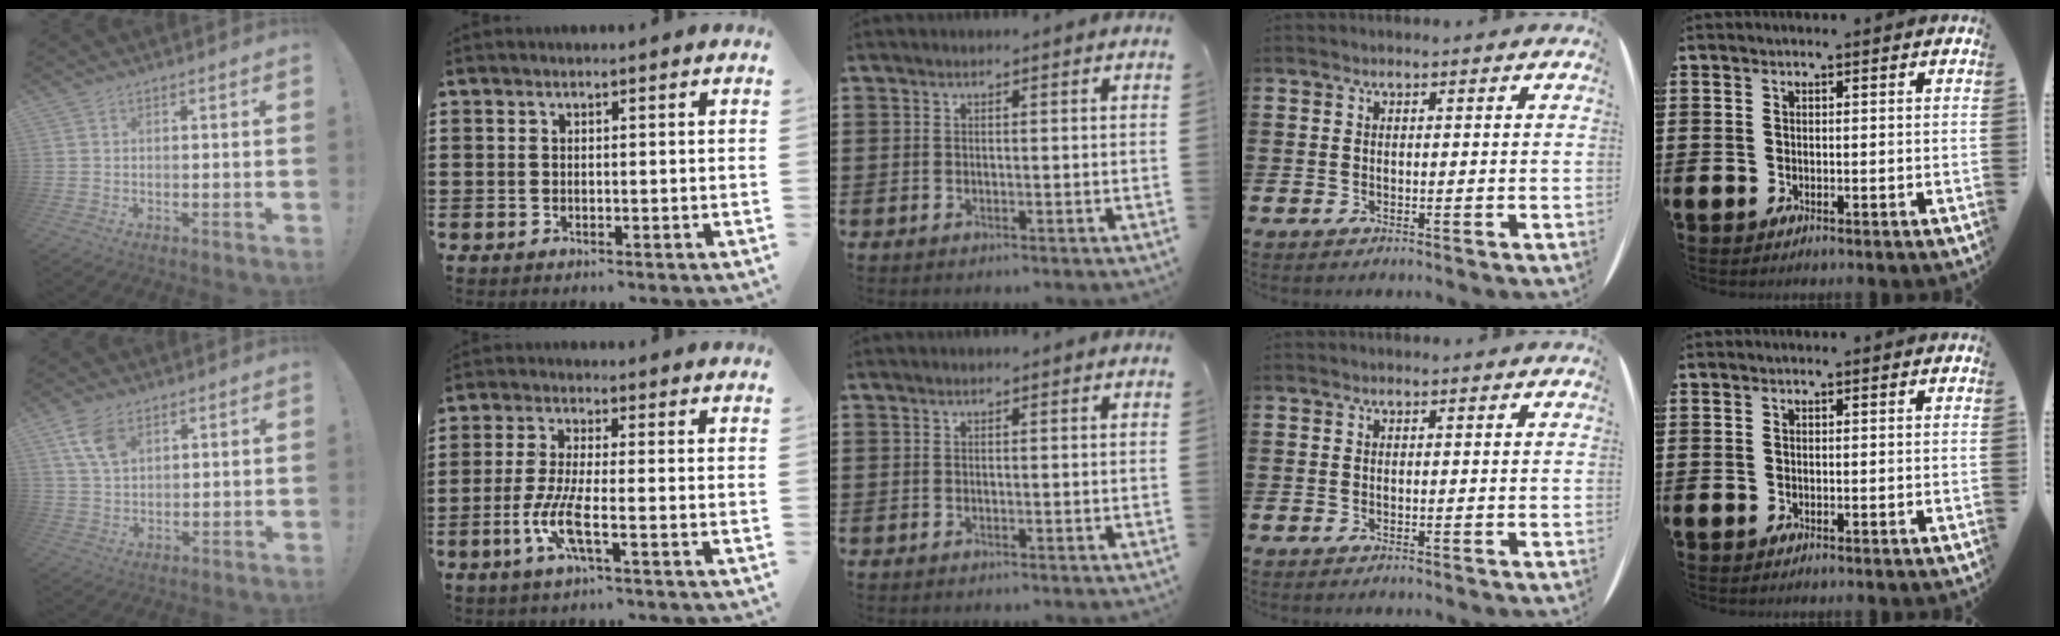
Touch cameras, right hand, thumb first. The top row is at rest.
{"thumb": {"total": 7.9, "force": [3.9, 4.6, 5.1], "torque": [-0.099, -0.010, 0.074]}, "index": {"total": 6.6, "force": [-2.4, 1.2, 6.0], "torque": [-0.136, -0.015, -0.050]}}